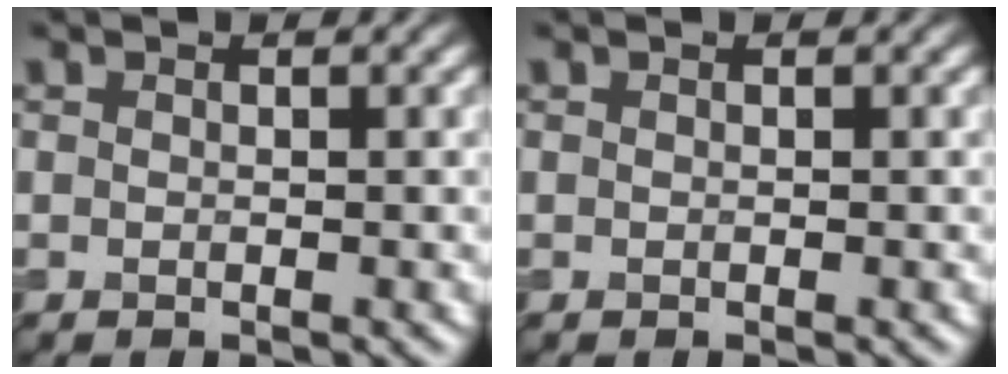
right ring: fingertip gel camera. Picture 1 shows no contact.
{"total": 0.0}